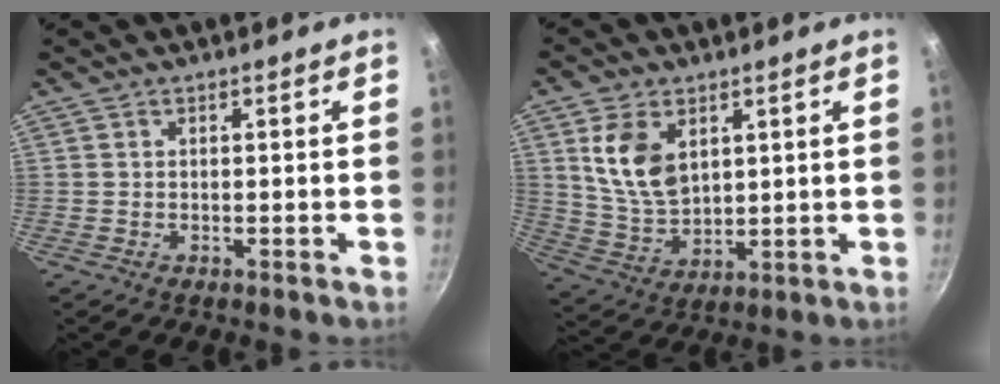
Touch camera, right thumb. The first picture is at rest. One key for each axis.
{"total": 10.9, "fx": 3.7, "fy": 7.1, "fz": 7.3, "tx": -0.121, "ty": -0.027, "tz": 0.082}